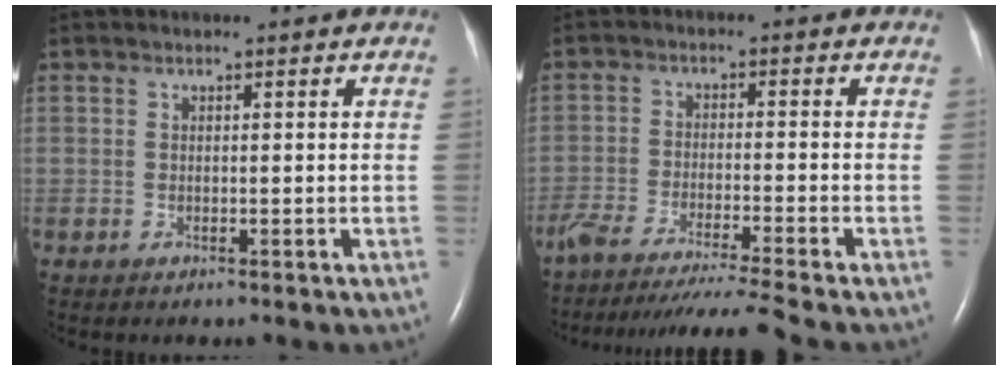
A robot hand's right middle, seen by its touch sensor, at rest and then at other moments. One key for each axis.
{"total": 13.3, "fx": -11.7, "fy": -2.5, "fz": 5.9, "tx": -0.074, "ty": -0.037, "tz": -0.189}